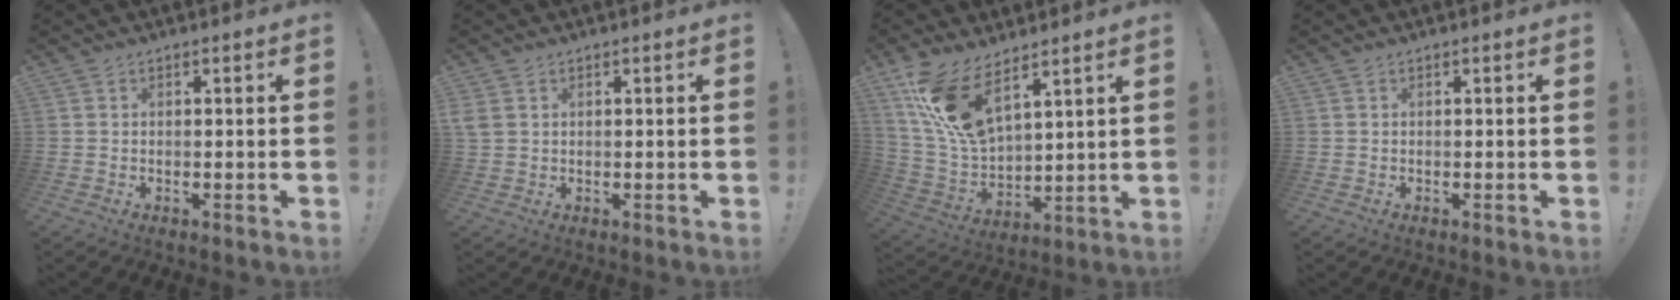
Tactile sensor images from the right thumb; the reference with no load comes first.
{"total": 2.6, "force": [1.1, 1.9, 1.4], "torque": [-0.036, 0.006, 0.025]}
{"total": 15.6, "force": [10.5, 6.1, 9.8], "torque": [-0.206, -0.067, 0.194]}
{"total": 0.0}